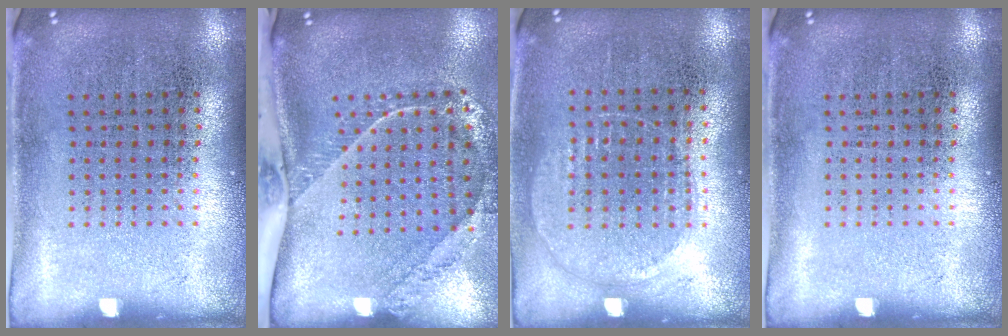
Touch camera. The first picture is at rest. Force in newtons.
{"total": 2.4, "press": 1.7, "slide": 1.8}
{"total": 1.0, "press": 0.9, "slide": 0.4}
{"total": 0.0}